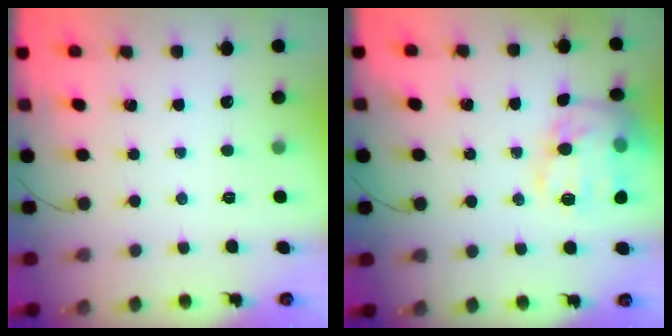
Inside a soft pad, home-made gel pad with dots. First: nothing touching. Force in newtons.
{"total": 15.6, "press": 15.6, "slide": 0.7}